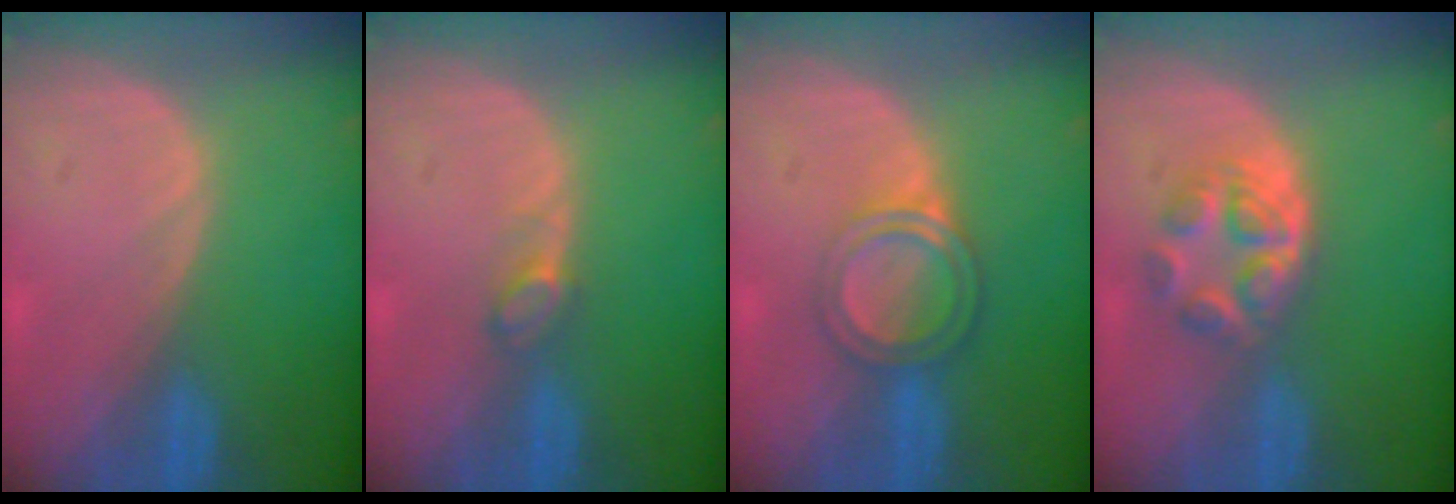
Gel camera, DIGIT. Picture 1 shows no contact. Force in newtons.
{"total": 2.0, "press": 1.9, "slide": 0.2}
{"total": 5.1, "press": 4.7, "slide": 2.1}
{"total": 6.0, "press": 5.2, "slide": 2.9}